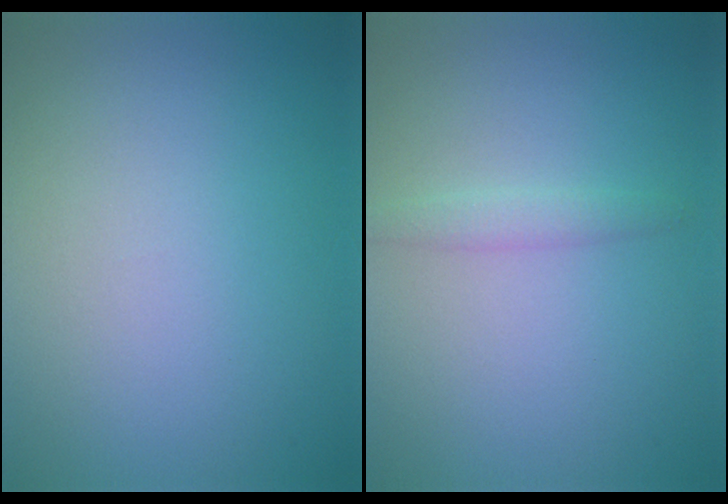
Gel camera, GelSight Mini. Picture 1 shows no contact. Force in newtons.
{"total": 1.3, "press": 1.3, "slide": 0.0}